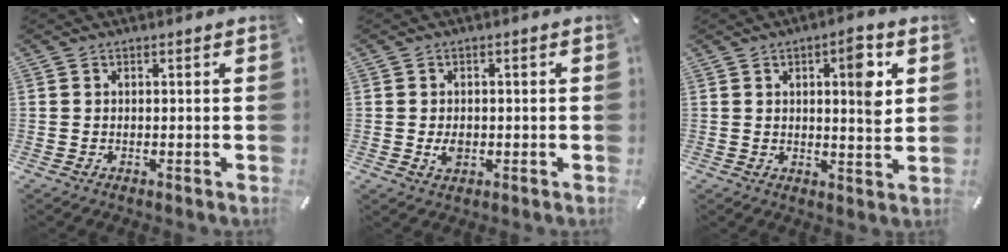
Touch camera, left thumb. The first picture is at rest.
{"total": 3.2, "force": [-0.6, 2.2, 2.1], "torque": [-0.046, 0.000, -0.012]}
{"total": 8.5, "force": [3.1, 2.4, 7.6], "torque": [-0.094, -0.019, 0.039]}